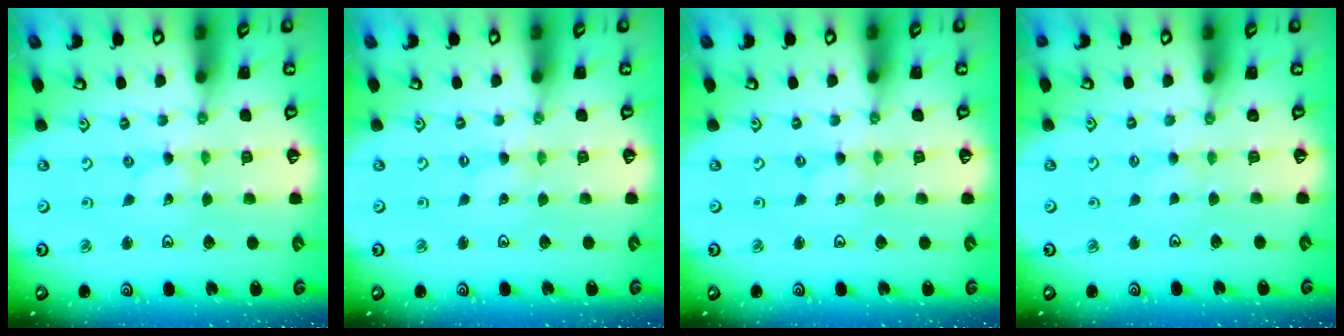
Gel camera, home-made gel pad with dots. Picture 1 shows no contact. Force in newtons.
{"total": 0.0}
{"total": 0.0}
{"total": 0.8, "press": 0.8, "slide": 0.3}